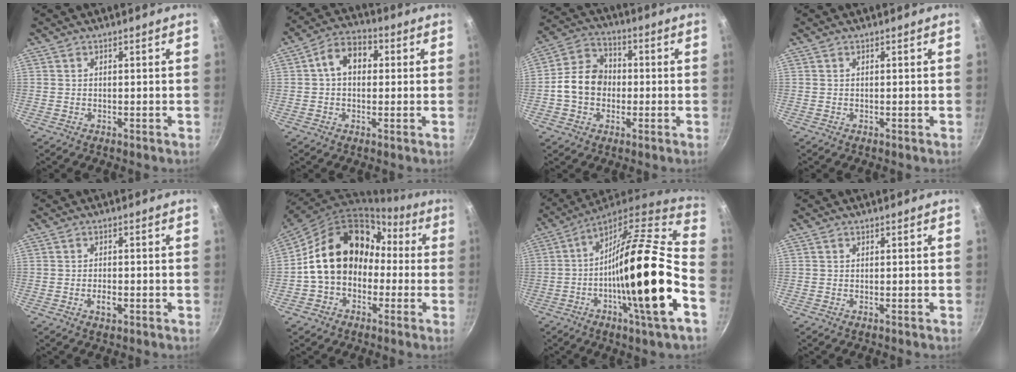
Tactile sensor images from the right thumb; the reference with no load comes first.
{"total": 8.3, "force": [1.3, 5.9, 5.6], "torque": [-0.061, 0.021, 0.005]}
{"total": 10.8, "force": [-1.1, 8.8, 6.2], "torque": [-0.082, 0.027, -0.036]}
{"total": 0.0}
{"total": 2.7, "force": [-0.9, 1.3, 2.1], "torque": [-0.037, 0.006, -0.016]}
{"total": 18.0, "force": [-0.2, 14.1, 11.1], "torque": [-0.154, 0.072, -0.008]}
{"total": 25.8, "force": [-6.8, 4.0, 24.6], "torque": [-0.354, 0.005, -0.125]}
{"total": 0.0}